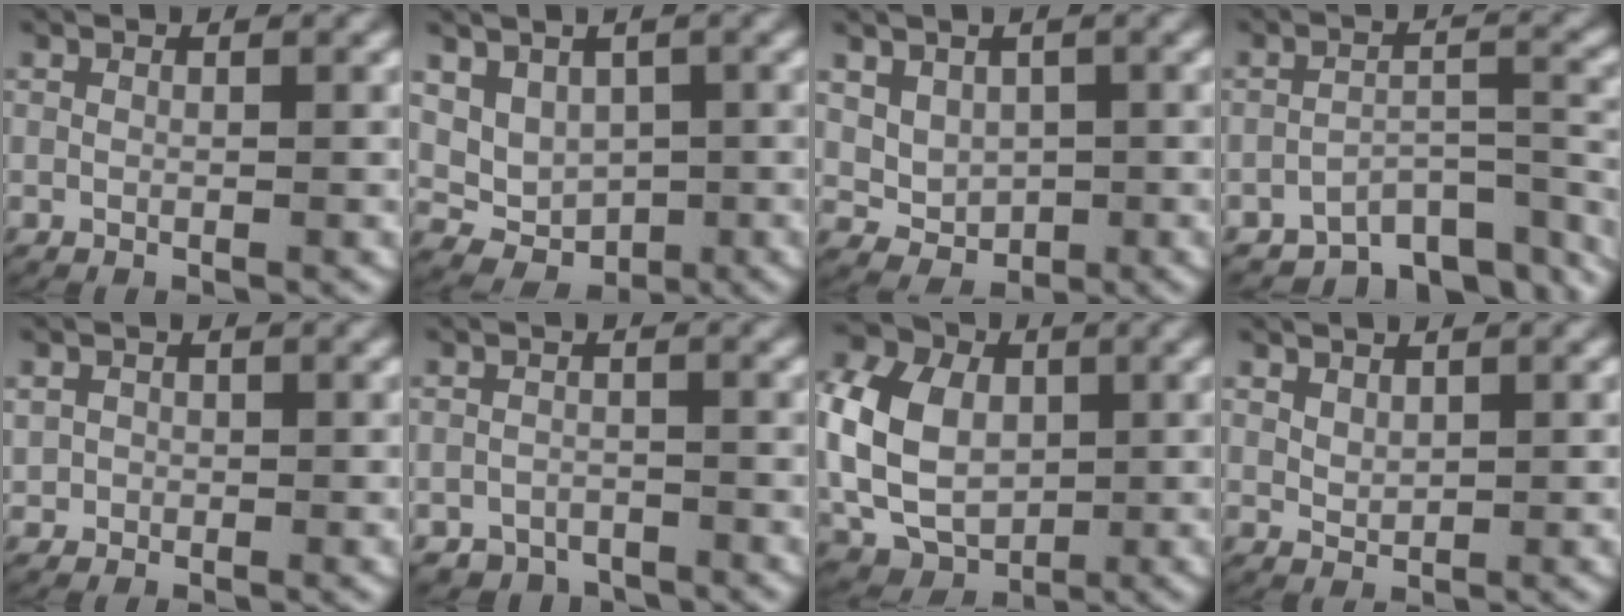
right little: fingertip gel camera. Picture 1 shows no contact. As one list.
[{"total": 7.1, "force": [-2.1, 6.1, 2.8], "torque": [-0.069, -0.038, -0.026]}, {"total": 3.7, "force": [-0.1, 3.3, 1.6], "torque": [-0.039, -0.019, 0.009]}, {"total": 7.1, "force": [-5.4, 2.5, 3.9], "torque": [-0.043, -0.006, -0.083]}, {"total": 2.3, "force": [0.1, 2.3, 0.5], "torque": [-0.023, -0.005, 0.003]}, {"total": 4.3, "force": [-3.8, 1.9, 0.0], "torque": [0.018, -0.011, -0.067]}, {"total": 10.4, "force": [-0.9, 8.6, 5.8], "torque": [-0.149, -0.037, -0.003]}, {"total": 1.4, "force": [1.0, 0.8, 0.6], "torque": [-0.013, -0.004, 0.027]}]